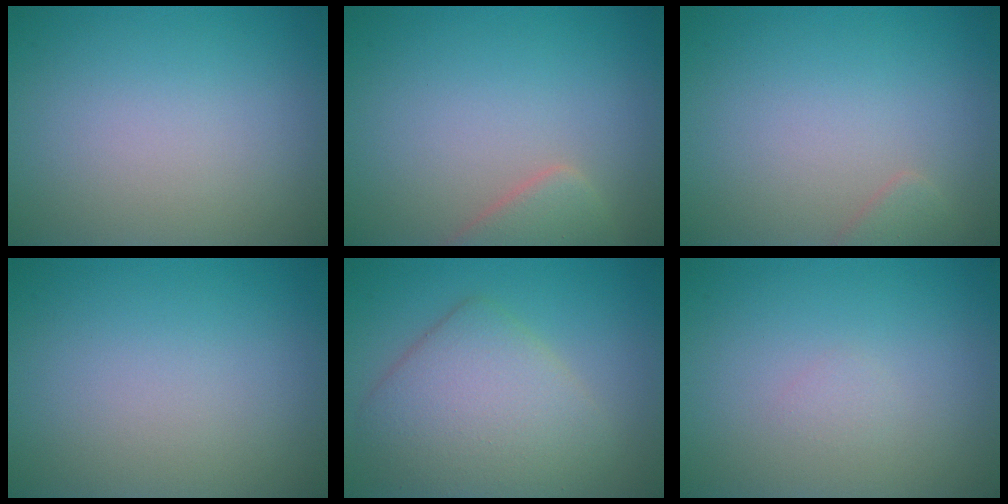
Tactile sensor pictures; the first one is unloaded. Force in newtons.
{"total": 2.8, "press": 2.8, "slide": 0.2}
{"total": 1.2, "press": 1.2, "slide": 0.0}
{"total": 0.0}
{"total": 6.1, "press": 6.1, "slide": 0.4}
{"total": 0.5, "press": 0.5, "slide": 0.0}